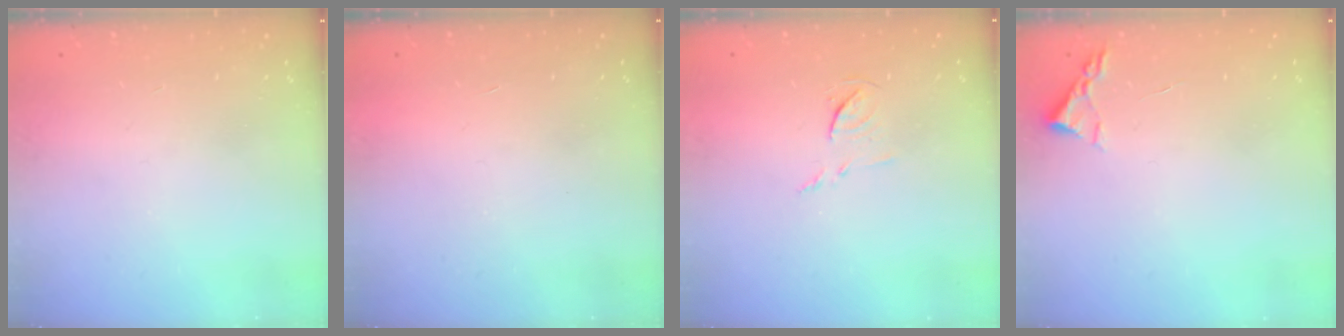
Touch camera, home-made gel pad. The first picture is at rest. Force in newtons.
{"total": 1.7, "press": 1.7, "slide": 0.1}
{"total": 7.3, "press": 7.3, "slide": 0.5}
{"total": 2.4, "press": 2.3, "slide": 0.3}